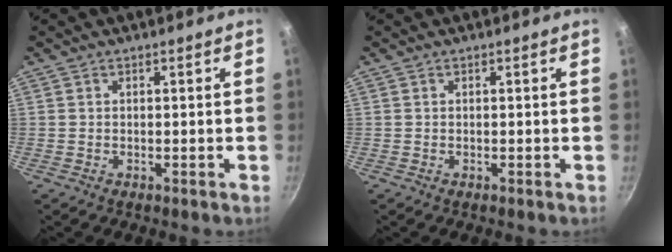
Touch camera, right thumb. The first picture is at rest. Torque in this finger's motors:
{"motor_torque": [-0.01, 0.01, -0.05, 0.44, 0.00]}